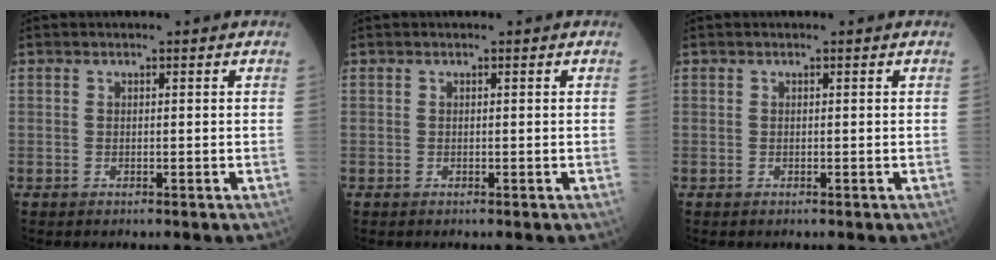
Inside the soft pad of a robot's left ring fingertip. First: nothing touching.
{"total": 0.0}
{"total": 0.0}